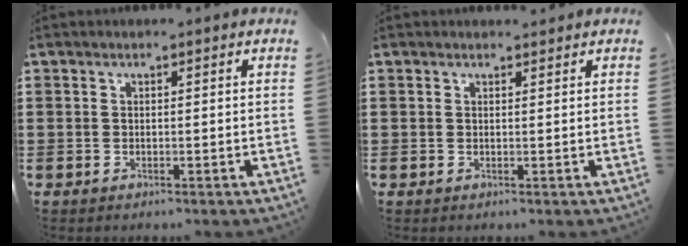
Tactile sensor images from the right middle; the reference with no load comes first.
{"total": 0.8, "force": [0.7, 0.4, 0.0], "torque": [0.006, -0.003, 0.012]}